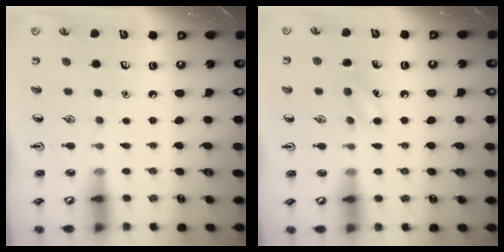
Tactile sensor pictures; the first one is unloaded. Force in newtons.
{"total": 7.0, "press": 6.7, "slide": 2.1}